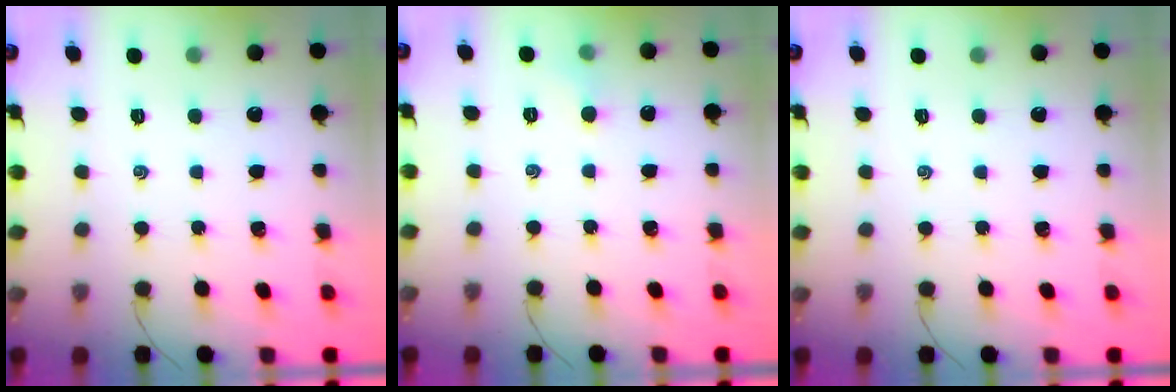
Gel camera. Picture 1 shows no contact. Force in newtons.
{"total": 4.1, "press": 3.9, "slide": 1.3}
{"total": 0.0}